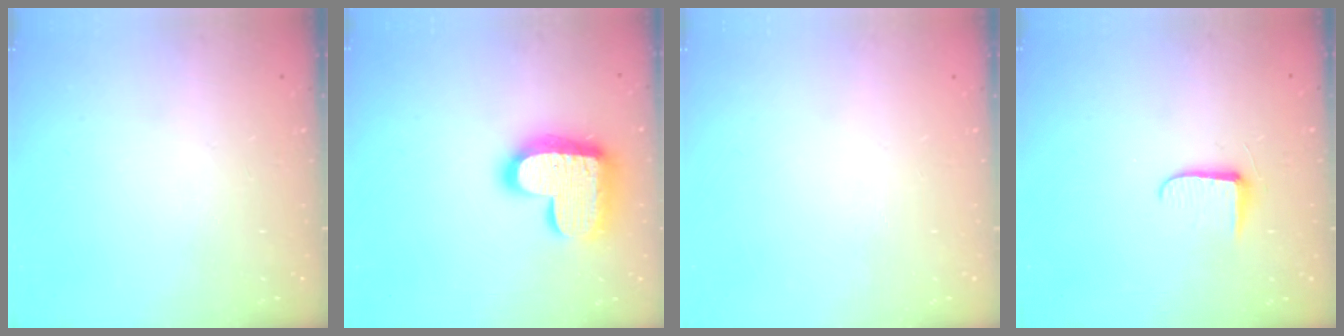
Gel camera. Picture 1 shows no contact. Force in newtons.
{"total": 18.7, "press": 18.7, "slide": 1.2}
{"total": 0.0}
{"total": 5.6, "press": 5.6, "slide": 0.7}